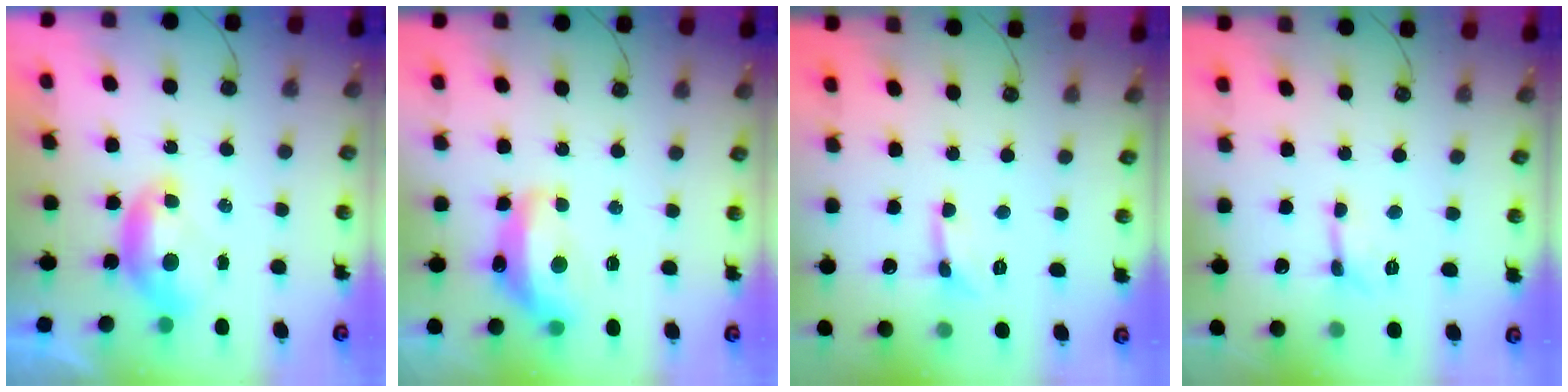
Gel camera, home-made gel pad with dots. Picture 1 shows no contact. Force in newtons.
{"total": 6.6, "press": 6.6, "slide": 0.9}
{"total": 0.0}
{"total": 1.0, "press": 0.9, "slide": 0.4}